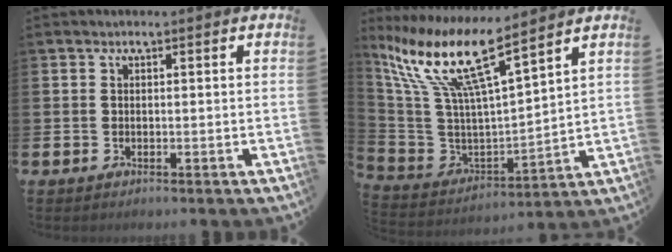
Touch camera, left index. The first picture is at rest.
{"total": 11.7, "force": [8.6, 2.0, 7.7], "torque": [-0.187, -0.054, 0.144]}